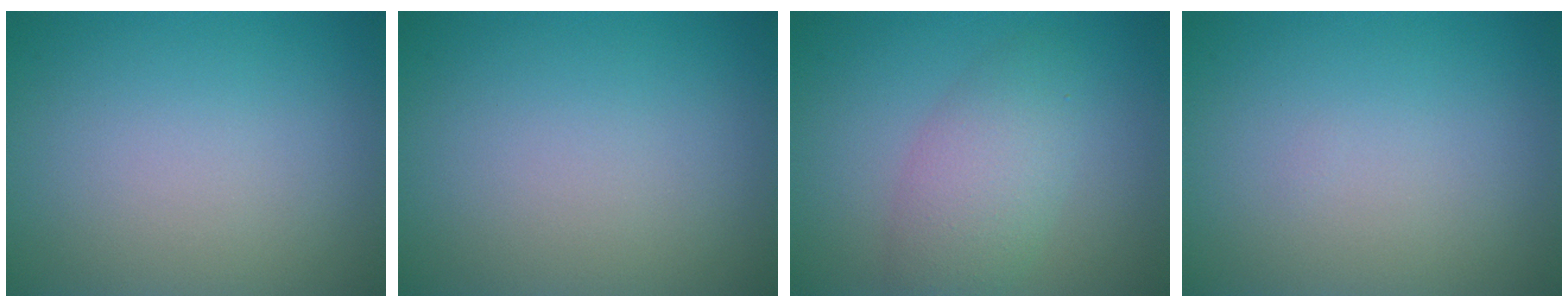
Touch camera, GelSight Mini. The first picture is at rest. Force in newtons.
{"total": 0.0}
{"total": 3.9, "press": 3.9, "slide": 0.1}
{"total": 0.0}